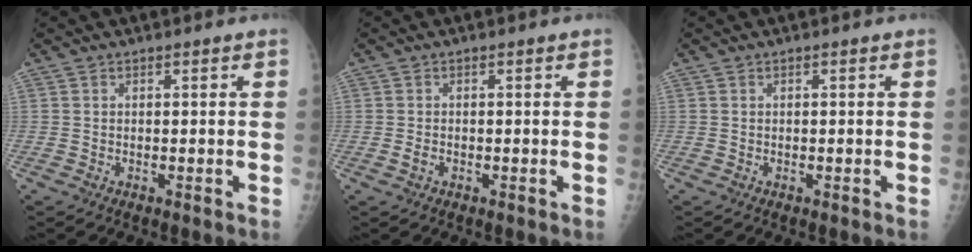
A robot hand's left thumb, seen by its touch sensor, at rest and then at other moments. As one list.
[{"total": 1.2, "force": [-0.3, 0.8, 0.8], "torque": [-0.018, -0.001, -0.007]}, {"total": 0.0}]